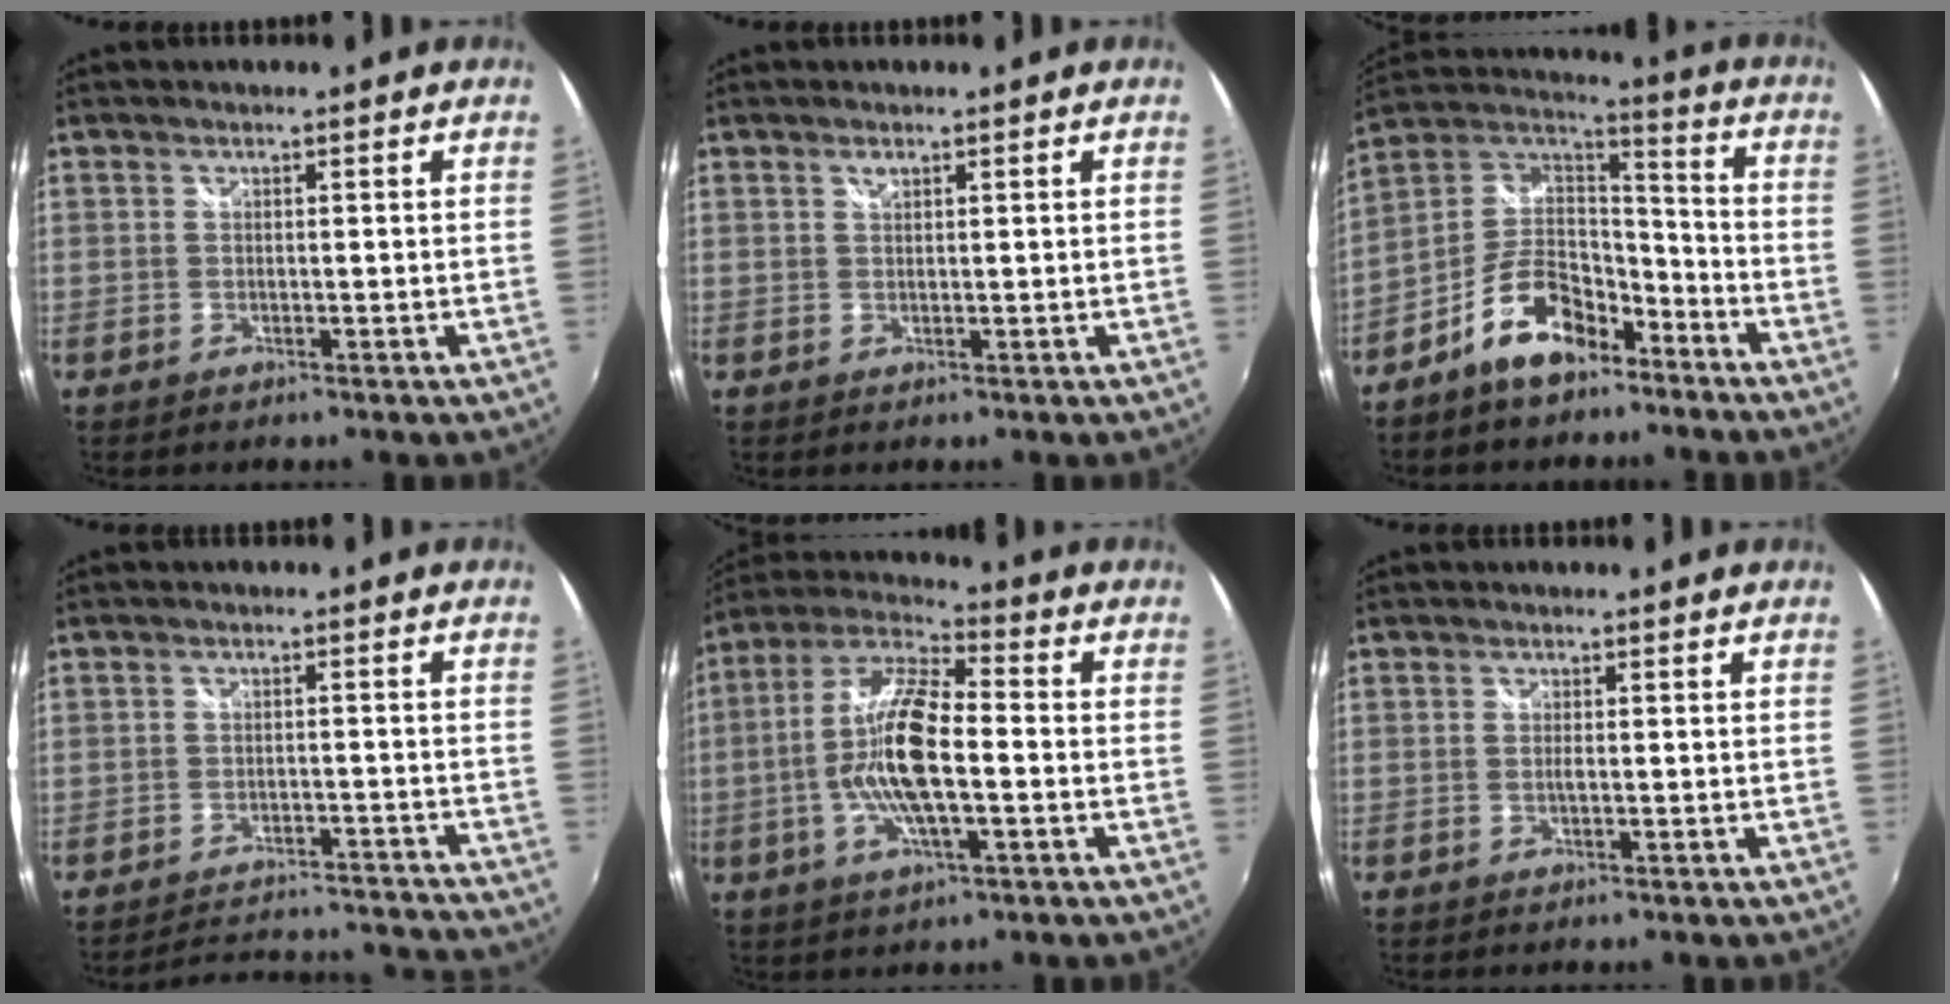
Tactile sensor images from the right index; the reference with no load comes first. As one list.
[{"total": 0.9, "force": [0.6, 0.3, 0.6], "torque": [-0.009, 0.002, 0.011]}, {"total": 13.8, "force": [-8.3, 7.2, 8.4], "torque": [-0.176, 0.033, -0.141]}, {"total": 13.7, "force": [-12.9, 3.6, 2.5], "torque": [-0.056, 0.033, -0.161]}, {"total": 14.4, "force": [-2.3, 4.2, 13.6], "torque": [-0.270, 0.003, -0.051]}, {"total": 0.7, "force": [-0.2, 0.1, 0.7], "torque": [-0.014, 0.000, -0.005]}]